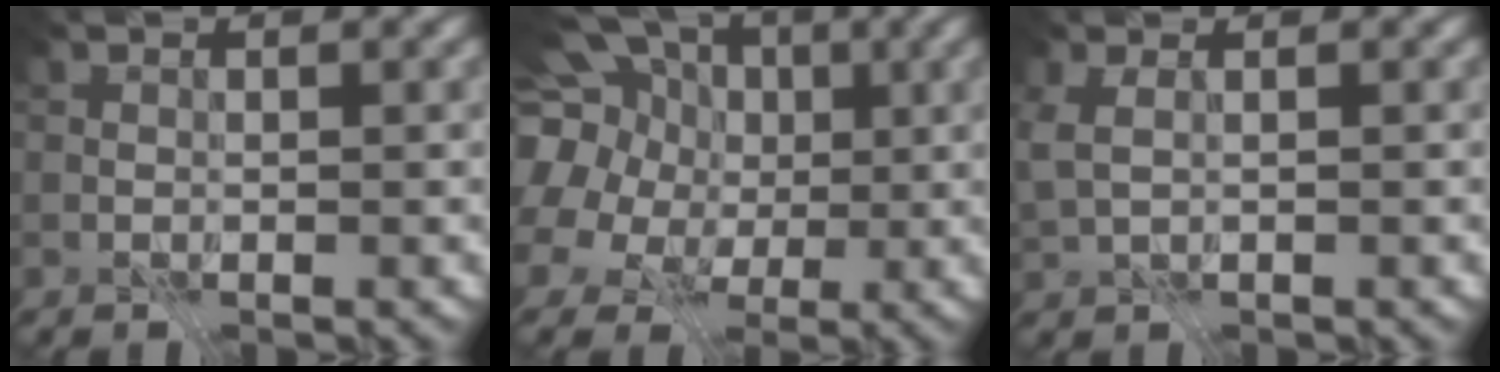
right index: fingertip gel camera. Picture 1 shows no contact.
{"total": 17.6, "force": [5.3, 14.4, 8.6], "torque": [-0.200, 0.043, 0.053]}
{"total": 2.4, "force": [0.4, 1.2, 2.0], "torque": [-0.059, 0.002, 0.015]}